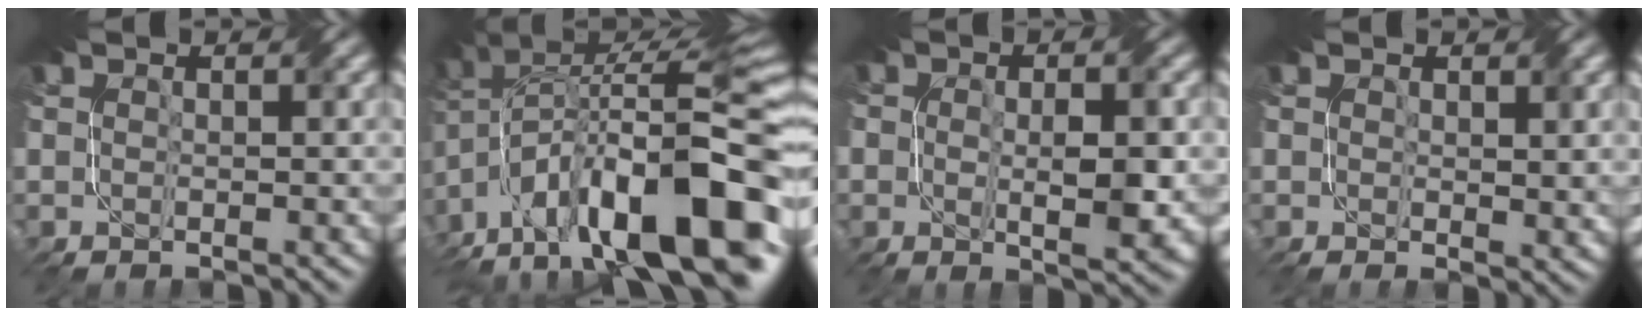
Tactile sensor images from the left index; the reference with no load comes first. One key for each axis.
{"total": 17.2, "fx": -6.3, "fy": 7.8, "fz": 14.0, "tx": -0.233, "ty": 0.025, "tz": -0.115}
{"total": 4.6, "fx": -0.7, "fy": 2.1, "fz": 4.1, "tx": -0.069, "ty": -0.010, "tz": -0.005}
{"total": 2.2, "fx": 0.8, "fy": 1.3, "fz": 1.6, "tx": -0.027, "ty": -0.010, "tz": 0.013}